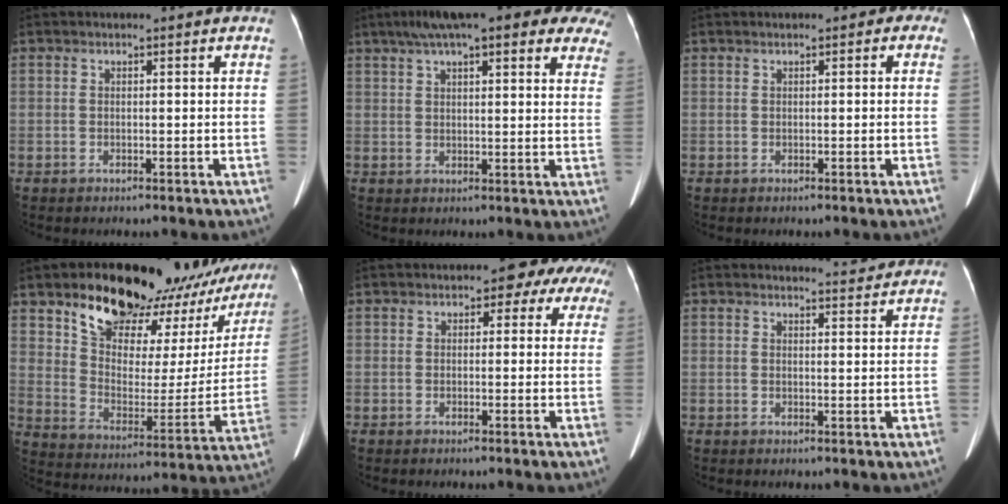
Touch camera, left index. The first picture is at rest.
{"total": 24.4, "force": [18.4, 5.3, 15.2], "torque": [-0.205, 0.056, 0.218]}
{"total": 1.5, "force": [0.4, 0.8, 1.1], "torque": [-0.008, 0.012, 0.001]}
{"total": 25.4, "force": [20.0, 10.2, 11.7], "torque": [-0.161, -0.006, 0.267]}
{"total": 4.7, "force": [1.5, 3.2, 3.1], "torque": [-0.013, 0.031, 0.006]}
{"total": 2.3, "force": [2.3, -0.1, -0.2], "torque": [-0.004, -0.009, 0.029]}